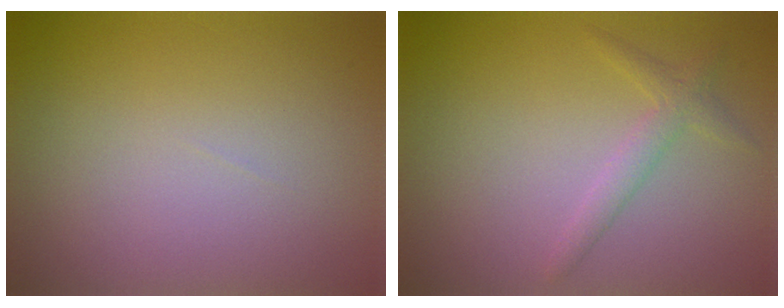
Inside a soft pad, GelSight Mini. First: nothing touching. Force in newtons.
{"total": 1.7, "press": 1.7, "slide": 0.1}